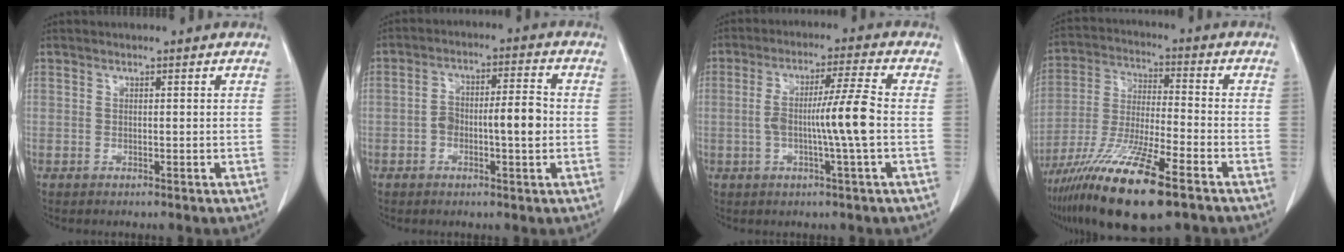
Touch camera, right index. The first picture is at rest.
{"total": 7.1, "force": [-1.2, 2.1, 6.7], "torque": [-0.119, 0.022, -0.019]}
{"total": 8.5, "force": [-1.1, -0.8, 8.4], "torque": [-0.153, 0.006, -0.020]}
{"total": 17.3, "force": [-10.6, 2.2, 13.4], "torque": [-0.262, -0.044, -0.193]}